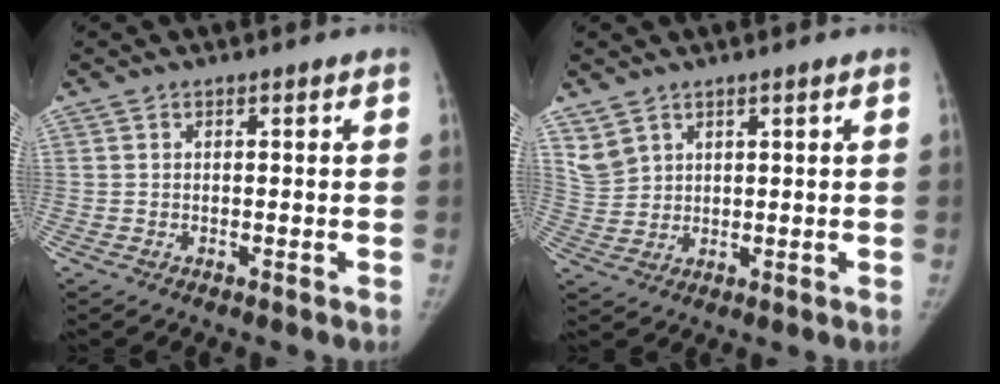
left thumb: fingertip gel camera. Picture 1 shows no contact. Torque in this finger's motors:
{"motor_torque": [1.39, 1.29, 0.48, -0.33, 0.09]}